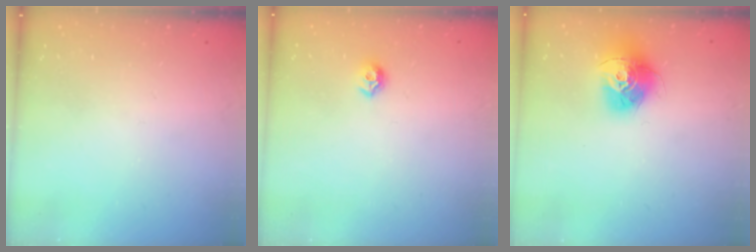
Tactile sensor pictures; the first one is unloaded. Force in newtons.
{"total": 7.2, "press": 7.2, "slide": 1.0}
{"total": 14.1, "press": 14.1, "slide": 1.3}